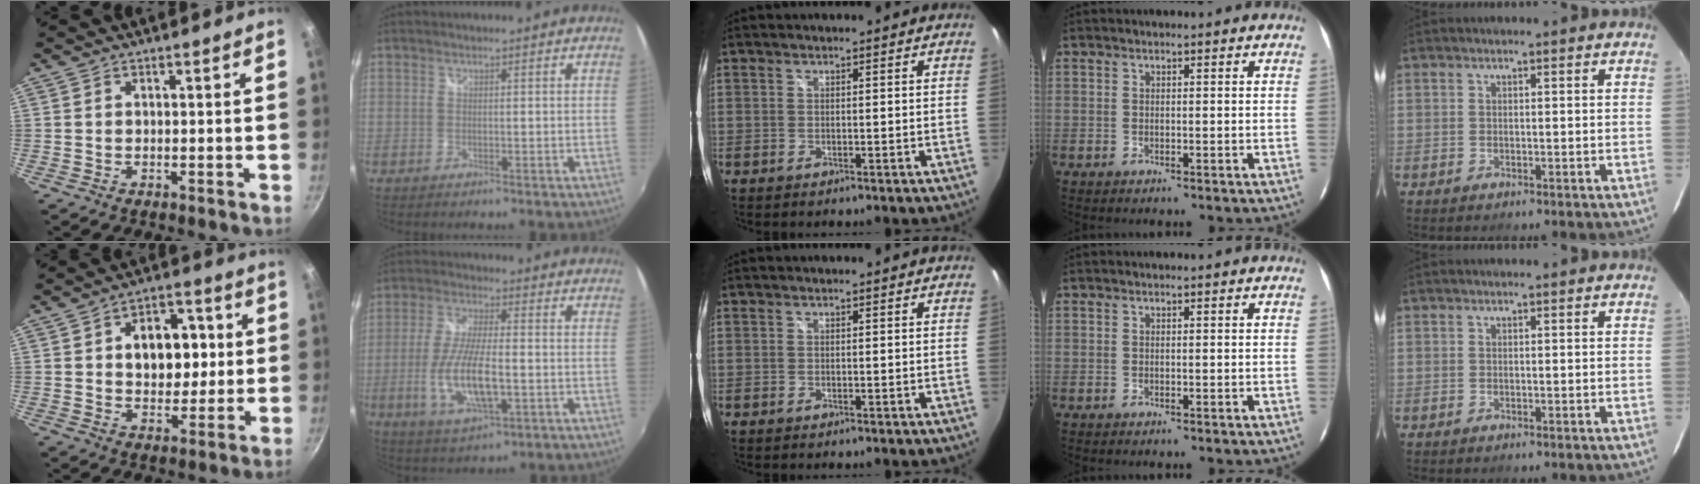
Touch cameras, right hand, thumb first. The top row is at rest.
{"thumb": {"total": 12.0, "force": [1.7, 8.4, 8.3], "torque": [-0.075, 0.008, 0.024]}, "index": {"total": 12.6, "force": [-2.9, 4.3, 11.5], "torque": [-0.235, -0.012, -0.051]}}